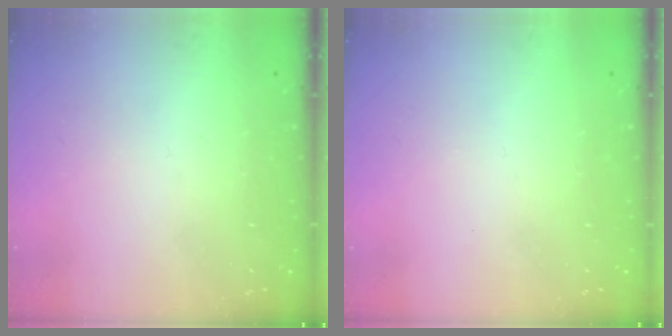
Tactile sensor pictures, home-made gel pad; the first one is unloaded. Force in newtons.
{"total": 0.0}